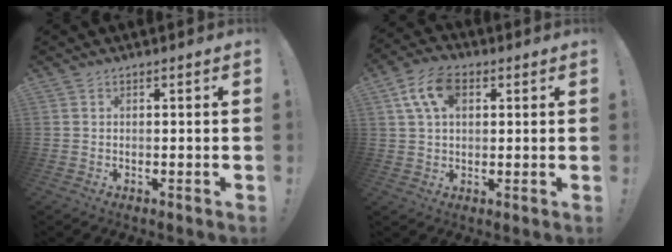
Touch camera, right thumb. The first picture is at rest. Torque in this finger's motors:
{"motor_torque": [0.13, 0.22, 0.24, -0.08, 0.03]}